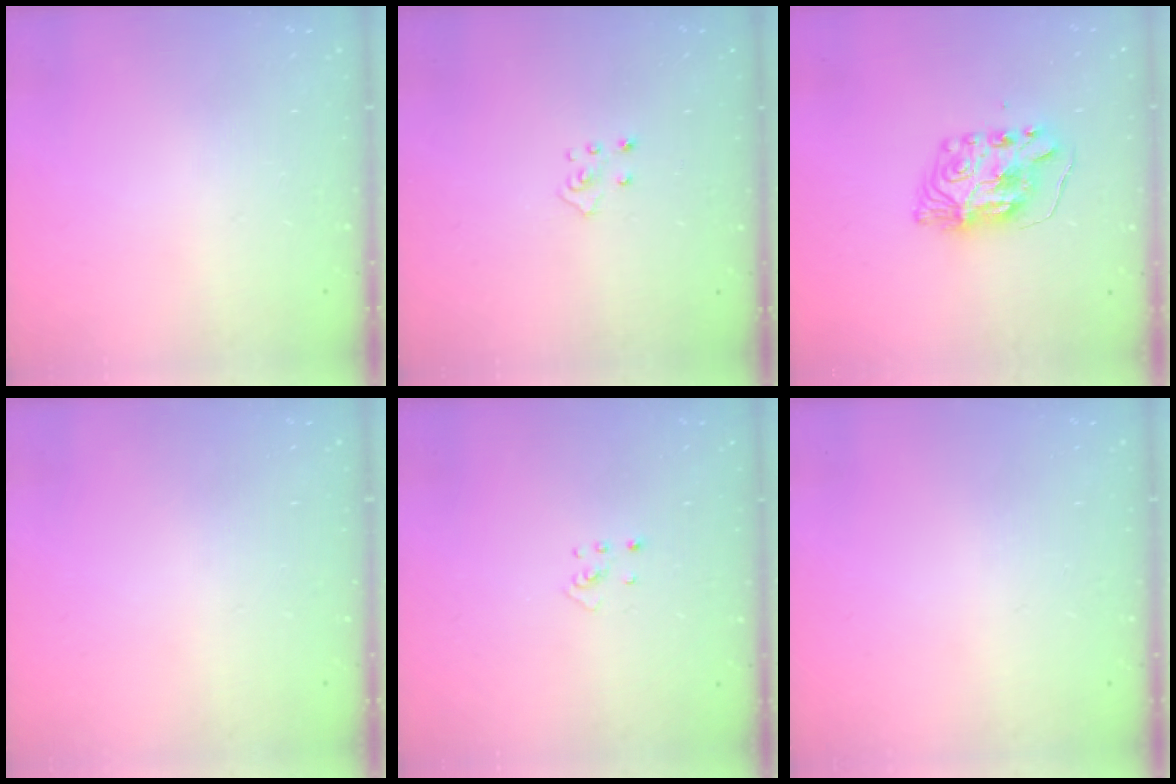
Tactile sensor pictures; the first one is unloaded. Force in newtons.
{"total": 2.7, "press": 2.7, "slide": 0.2}
{"total": 8.1, "press": 8.1, "slide": 0.9}
{"total": 0.0}
{"total": 2.5, "press": 2.4, "slide": 0.5}
{"total": 0.0}